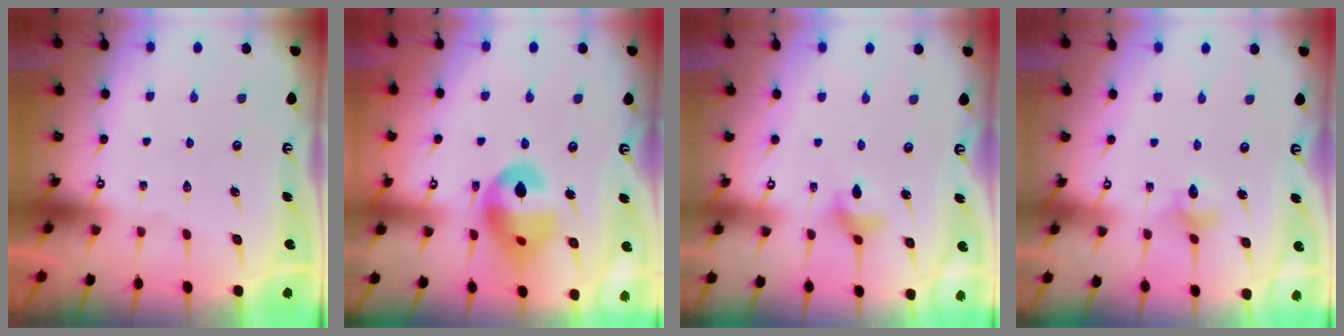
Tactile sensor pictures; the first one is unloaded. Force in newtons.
{"total": 15.0, "press": 14.9, "slide": 1.9}
{"total": 3.5, "press": 3.5, "slide": 0.2}
{"total": 3.3, "press": 3.3, "slide": 0.3}